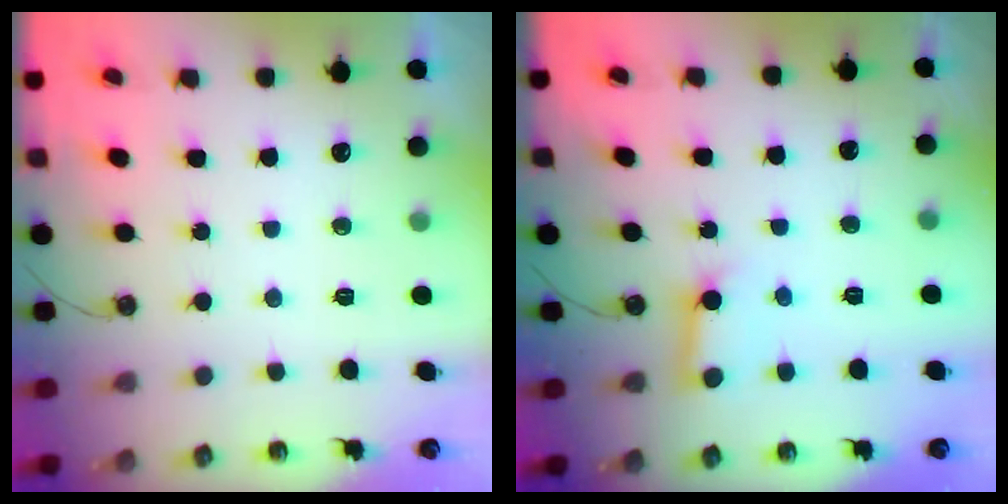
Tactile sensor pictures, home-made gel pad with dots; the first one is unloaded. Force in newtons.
{"total": 6.8, "press": 6.8, "slide": 0.7}